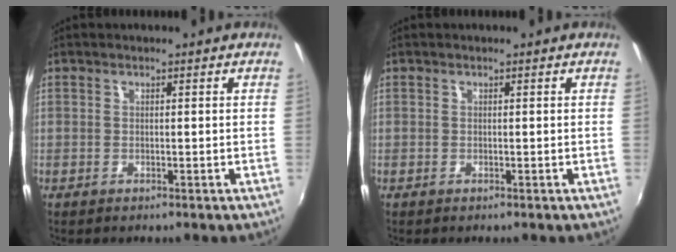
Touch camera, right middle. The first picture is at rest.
{"total": 0.0}